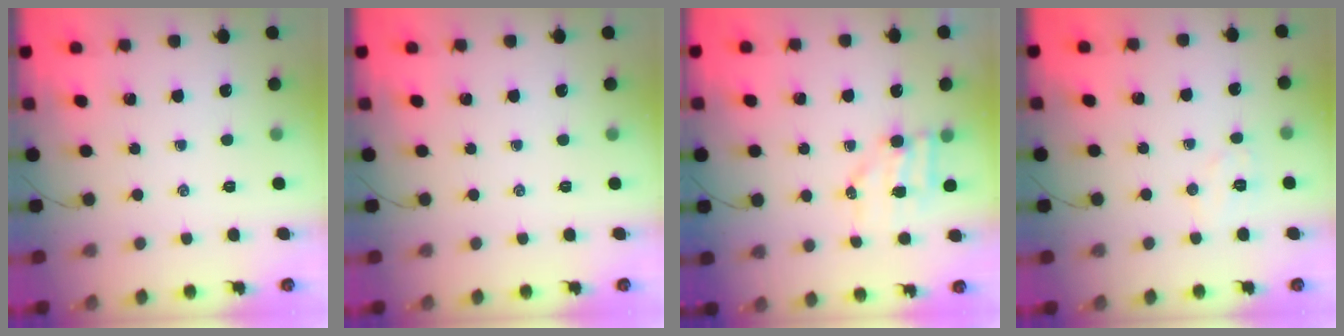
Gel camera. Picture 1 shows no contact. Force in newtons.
{"total": 0.0}
{"total": 6.3, "press": 6.2, "slide": 0.7}
{"total": 5.6, "press": 5.5, "slide": 1.1}